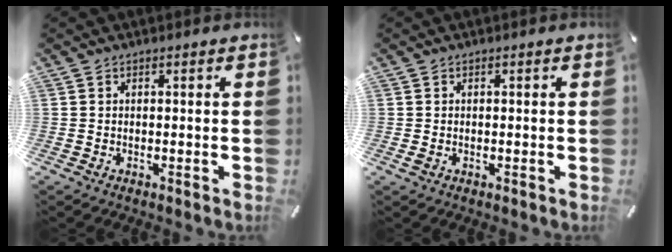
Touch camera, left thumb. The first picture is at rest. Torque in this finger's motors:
{"motor_torque": [0.19, 0.40, 0.09, -0.08, -0.02]}